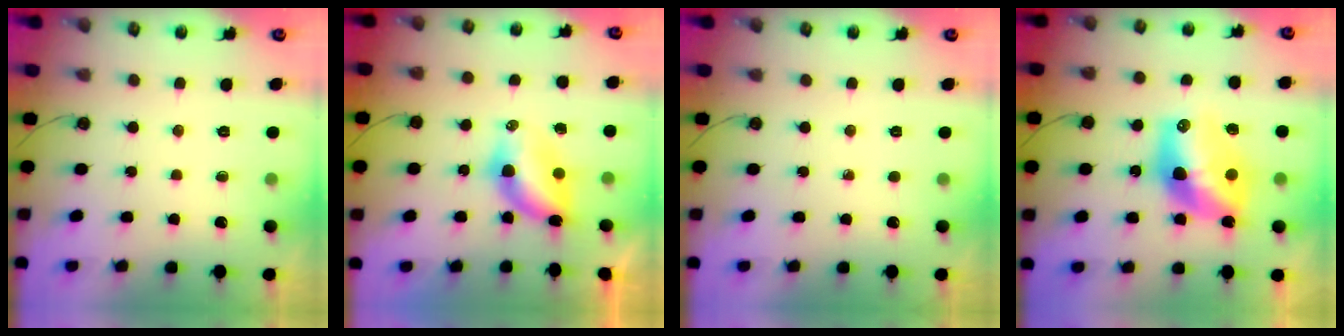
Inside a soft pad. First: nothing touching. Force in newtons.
{"total": 6.0, "press": 6.0, "slide": 0.3}
{"total": 0.0}
{"total": 14.7, "press": 14.7, "slide": 1.0}